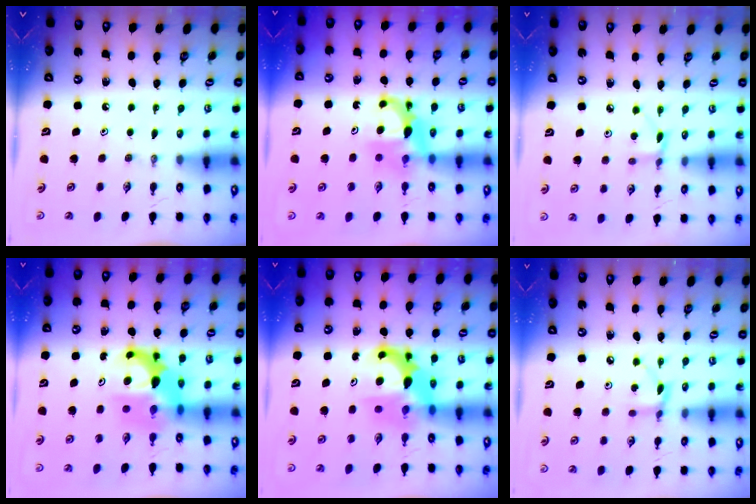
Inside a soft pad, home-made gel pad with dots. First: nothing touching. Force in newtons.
{"total": 8.2, "press": 8.2, "slide": 0.2}
{"total": 3.0, "press": 3.0, "slide": 0.4}
{"total": 9.4, "press": 9.4, "slide": 0.7}
{"total": 9.6, "press": 9.5, "slide": 0.5}
{"total": 4.0, "press": 4.0, "slide": 0.2}